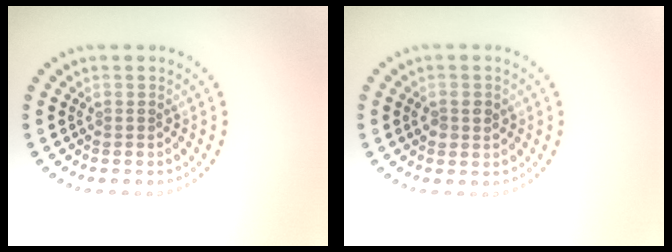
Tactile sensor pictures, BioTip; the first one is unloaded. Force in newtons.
{"total": 1.5, "press": 1.5, "slide": 0.1}